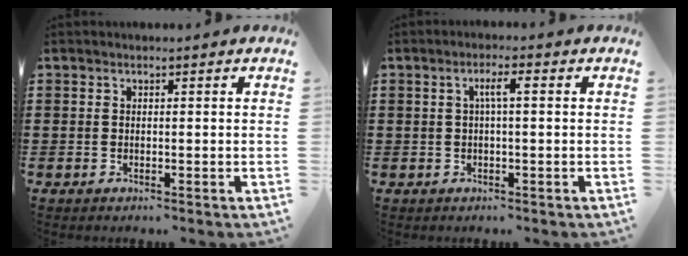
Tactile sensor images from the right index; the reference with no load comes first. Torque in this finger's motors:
{"motor_torque": [0.73, -0.01, 0.14, 0.07]}